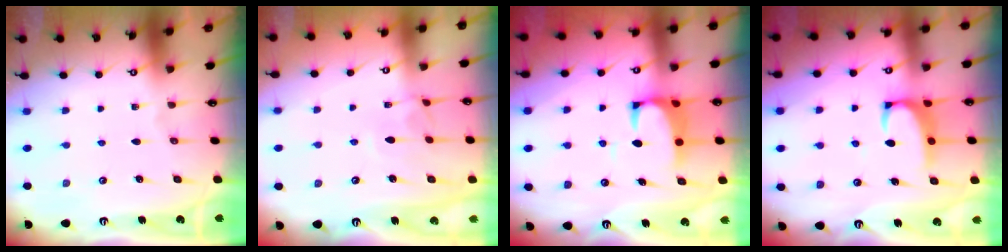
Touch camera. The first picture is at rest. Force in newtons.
{"total": 3.6, "press": 3.6, "slide": 0.2}
{"total": 2.5, "press": 2.3, "slide": 1.1}
{"total": 2.5, "press": 2.3, "slide": 0.8}